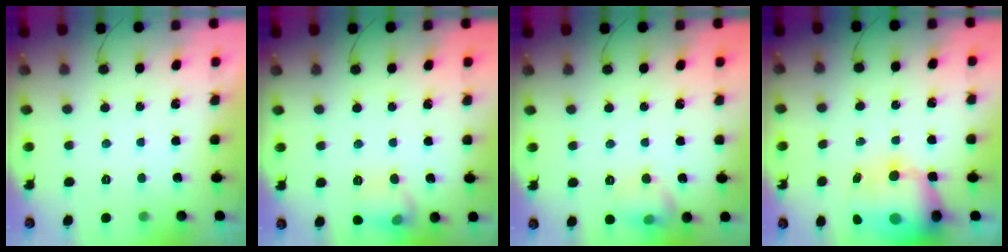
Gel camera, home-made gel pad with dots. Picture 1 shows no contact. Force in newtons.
{"total": 9.3, "press": 9.3, "slide": 0.8}
{"total": 7.7, "press": 7.6, "slide": 1.3}
{"total": 14.1, "press": 13.7, "slide": 3.6}